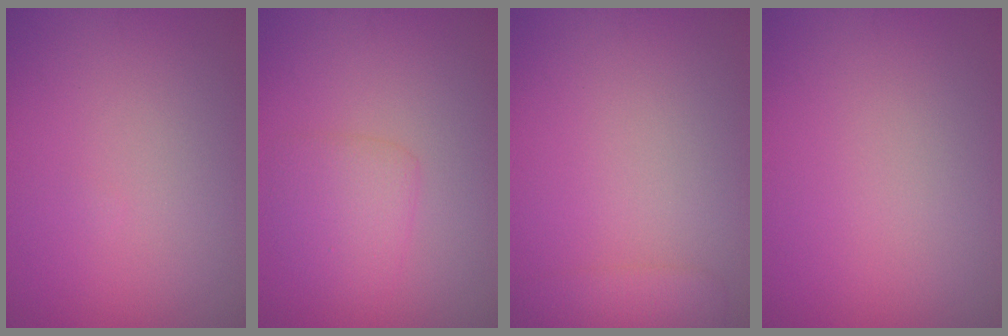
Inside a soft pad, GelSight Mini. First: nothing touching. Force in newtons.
{"total": 2.4, "press": 2.4, "slide": 0.1}
{"total": 2.4, "press": 2.3, "slide": 0.3}
{"total": 0.0}